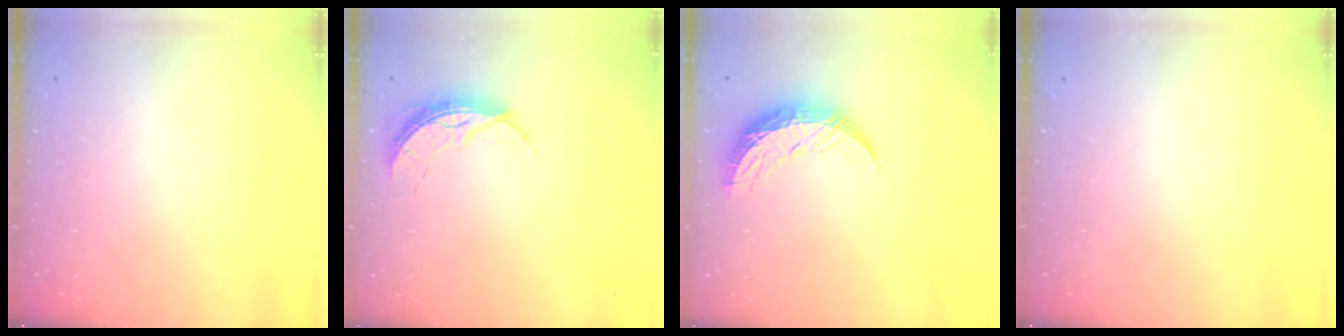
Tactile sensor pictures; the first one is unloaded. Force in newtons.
{"total": 6.1, "press": 6.1, "slide": 0.4}
{"total": 10.5, "press": 10.5, "slide": 0.8}
{"total": 0.0}